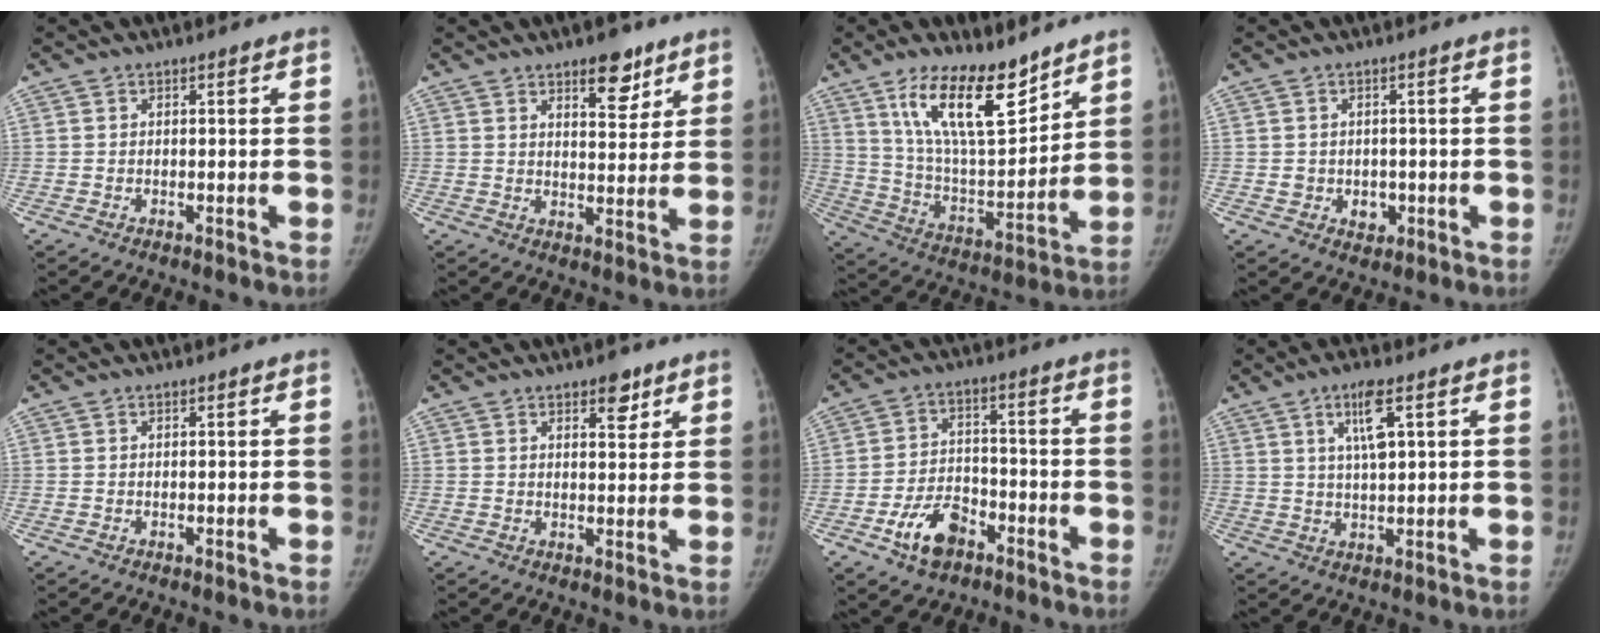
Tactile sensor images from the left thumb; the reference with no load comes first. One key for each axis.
{"total": 7.8, "fx": 5.1, "fy": 3.3, "fz": 4.9, "tx": -0.042, "ty": -0.031, "tz": 0.073}
{"total": 17.8, "fx": 11.8, "fy": 6.2, "fz": 11.8, "tx": -0.165, "ty": -0.076, "tz": 0.222}
{"total": 3.7, "fx": -0.6, "fy": 3.2, "fz": 1.7, "tx": -0.008, "ty": 0.003, "tz": -0.001}
{"total": 0.0}
{"total": 4.3, "fx": 2.7, "fy": 2.0, "fz": 2.7, "tx": -0.019, "ty": -0.015, "tz": 0.038}
{"total": 9.0, "fx": -4.9, "fy": 5.5, "fz": 5.2, "tx": -0.081, "ty": 0.030, "tz": -0.084}
{"total": 6.2, "fx": 2.6, "fy": 1.5, "fz": 5.4, "tx": -0.098, "ty": -0.009, "tz": 0.051}